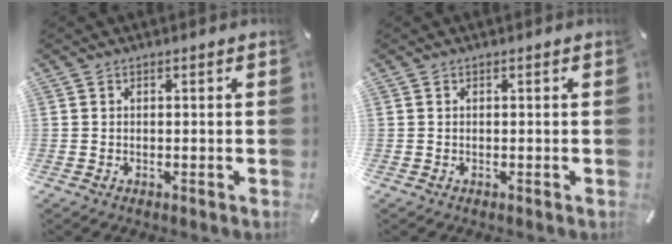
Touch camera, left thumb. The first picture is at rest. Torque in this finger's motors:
{"motor_torque": [-0.06, 0.10, 0.00, 0.00, 0.00]}